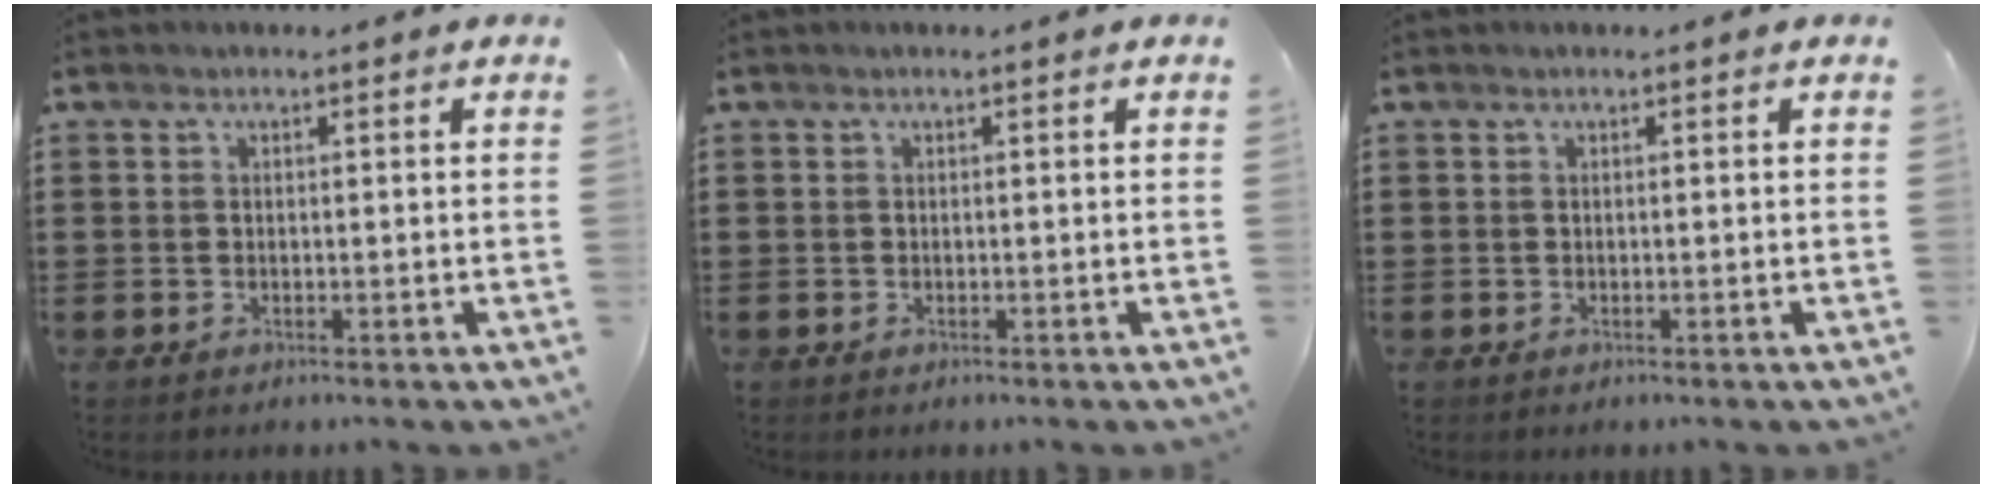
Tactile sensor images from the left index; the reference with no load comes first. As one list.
[{"total": 0.0}, {"total": 0.0}]